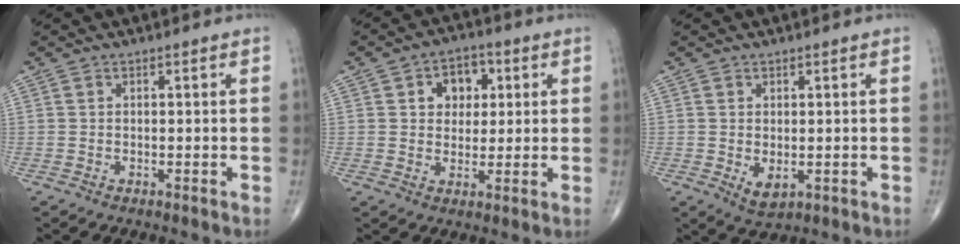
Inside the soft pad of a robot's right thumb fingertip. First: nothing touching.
{"total": 7.3, "force": [2.1, 5.5, 4.3], "torque": [-0.024, 0.000, 0.027]}
{"total": 3.3, "force": [-0.5, 1.9, 2.7], "torque": [-0.038, -0.007, 0.003]}